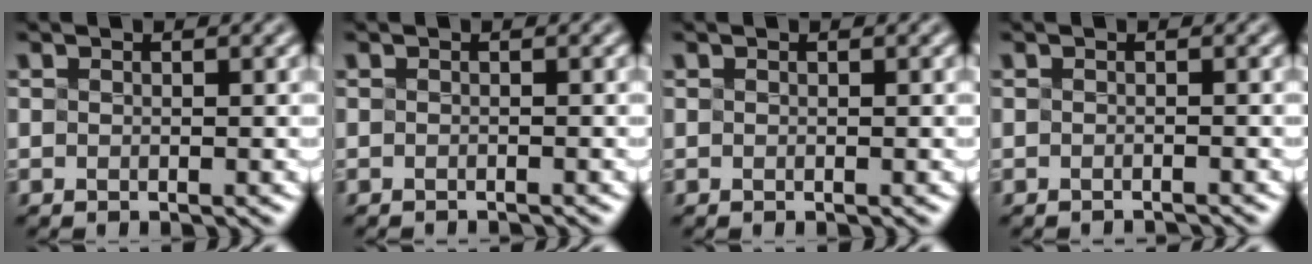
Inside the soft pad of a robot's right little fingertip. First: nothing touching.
{"total": 1.3, "force": [-1.2, 0.0, 0.3], "torque": [0.007, -0.012, -0.017]}
{"total": 0.0}
{"total": 1.7, "force": [-1.6, -0.2, 0.2], "torque": [0.006, -0.011, -0.021]}